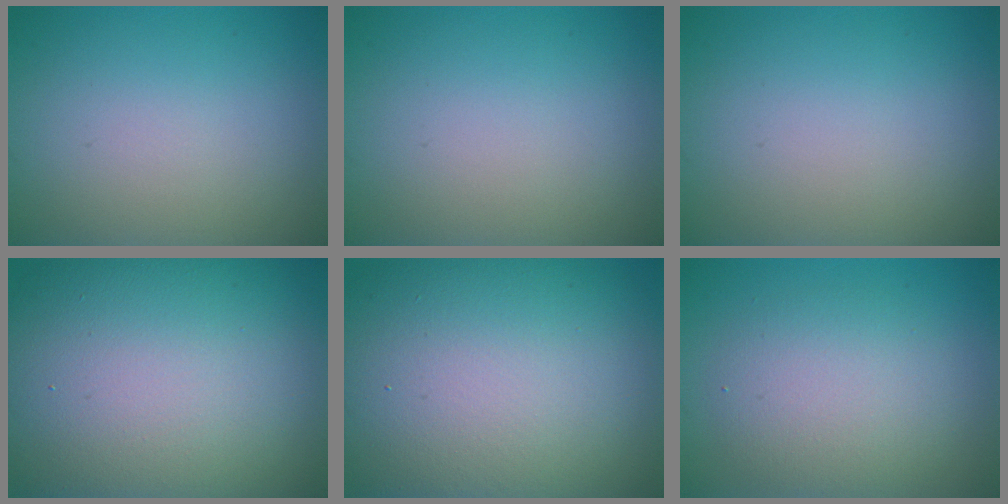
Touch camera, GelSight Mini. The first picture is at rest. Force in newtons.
{"total": 0.0}
{"total": 0.0}
{"total": 19.8, "press": 19.8, "slide": 1.2}
{"total": 18.1, "press": 18.0, "slide": 1.0}
{"total": 4.6, "press": 4.6, "slide": 0.1}